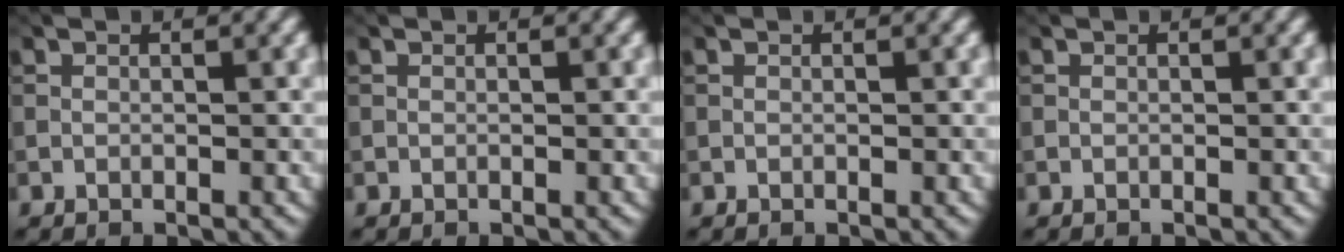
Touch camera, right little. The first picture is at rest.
{"total": 0.0}
{"total": 0.0}
{"total": 0.0}